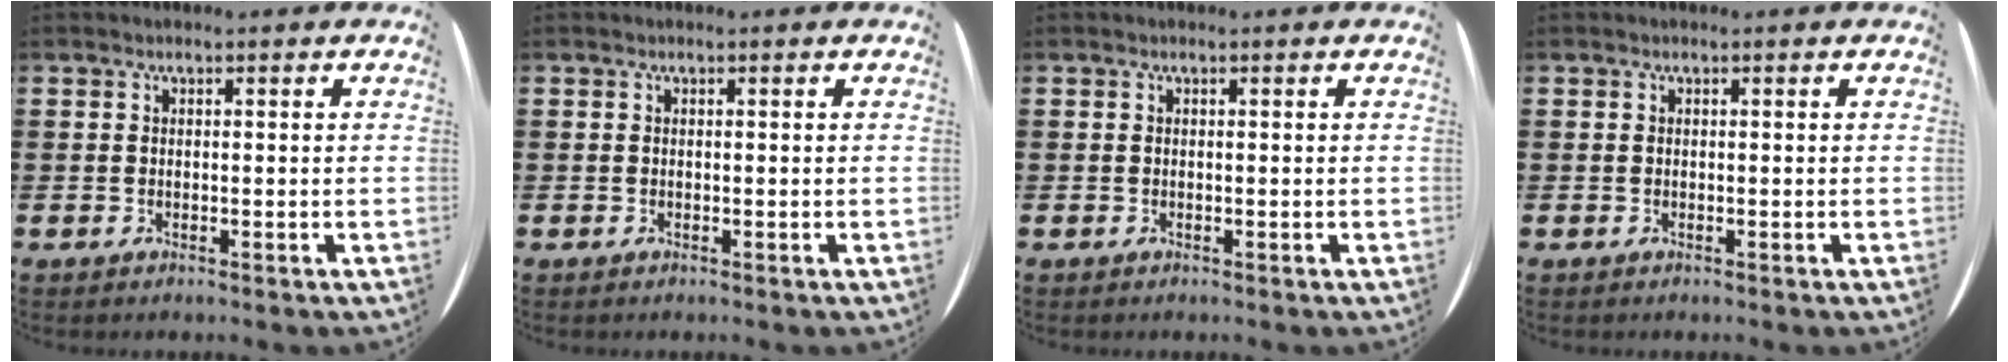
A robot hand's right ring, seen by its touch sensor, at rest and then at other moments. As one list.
[{"total": 0.0}, {"total": 0.0}, {"total": 0.0}]